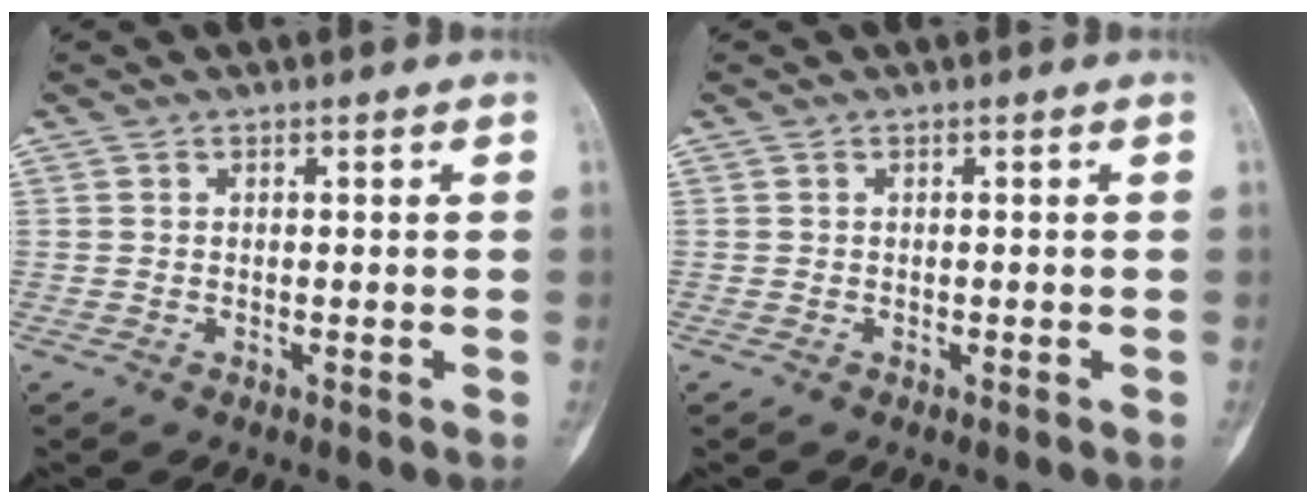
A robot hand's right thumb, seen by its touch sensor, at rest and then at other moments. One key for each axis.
{"total": 0.0}